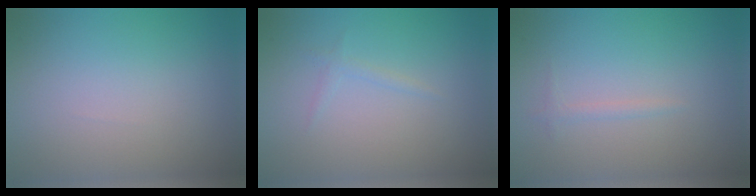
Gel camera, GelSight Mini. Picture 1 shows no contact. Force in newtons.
{"total": 0.7, "press": 0.7, "slide": 0.1}
{"total": 0.7, "press": 0.7, "slide": 0.1}